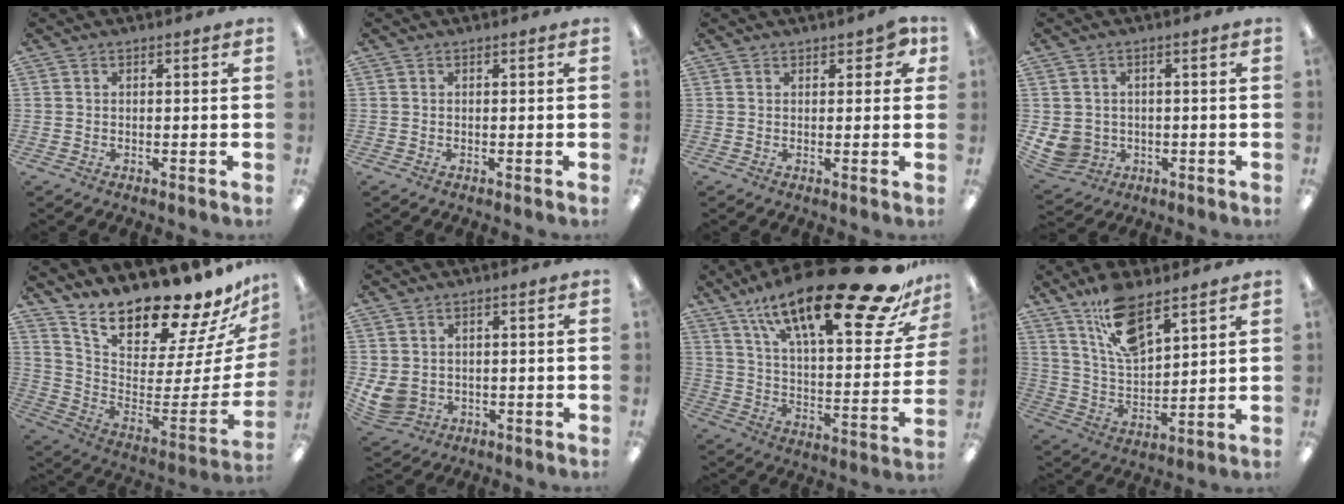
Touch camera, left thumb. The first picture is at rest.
{"total": 0.0}
{"total": 4.1, "force": [2.2, 2.2, 2.7], "torque": [-0.031, -0.001, 0.037]}
{"total": 5.7, "force": [-0.4, 5.5, 1.7], "torque": [-0.051, 0.002, -0.004]}
{"total": 18.6, "force": [16.8, 4.0, 6.9], "torque": [-0.113, -0.155, 0.284]}
{"total": 5.7, "force": [0.6, 4.9, 2.8], "torque": [-0.083, -0.002, 0.012]}
{"total": 30.0, "force": [19.2, 8.5, 21.4], "torque": [-0.323, -0.121, 0.311]}
{"total": 13.4, "force": [9.8, 4.9, 7.8], "torque": [-0.144, -0.043, 0.174]}